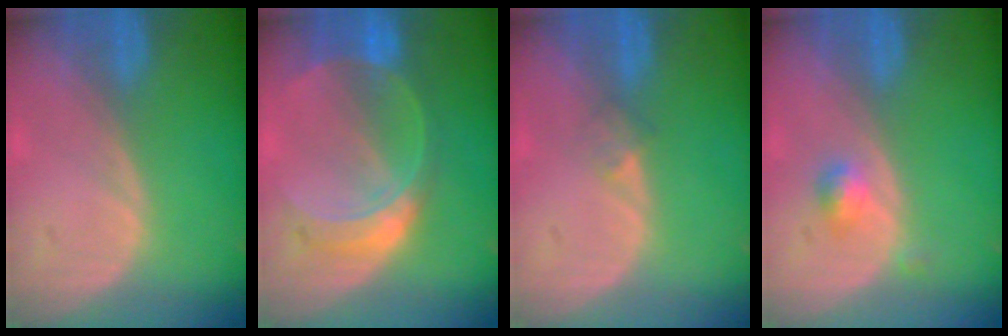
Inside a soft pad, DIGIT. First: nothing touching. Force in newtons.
{"total": 7.6, "press": 6.6, "slide": 3.7}
{"total": 1.5, "press": 1.2, "slide": 1.0}
{"total": 2.2, "press": 2.0, "slide": 1.0}